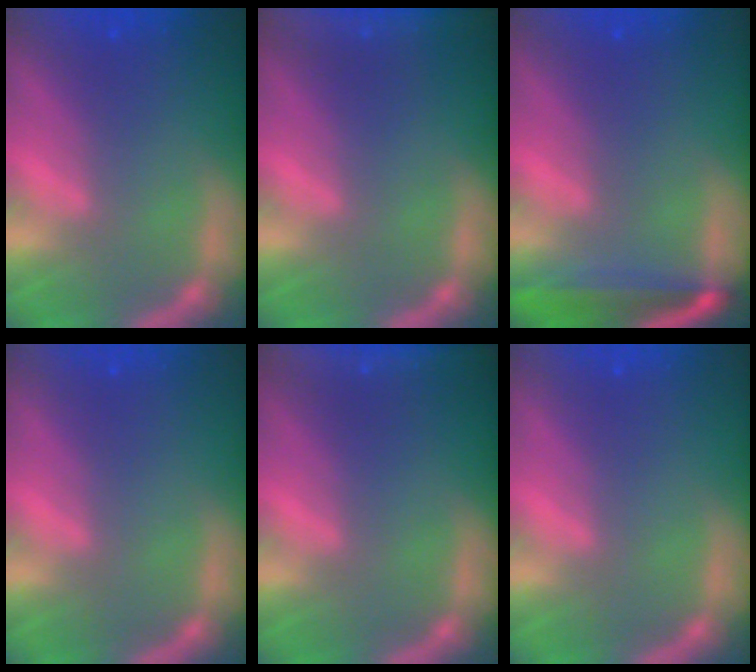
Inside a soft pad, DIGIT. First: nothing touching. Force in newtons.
{"total": 8.0}
{"total": 5.0}
{"total": 0.0}
{"total": 7.5}
{"total": 0.0}